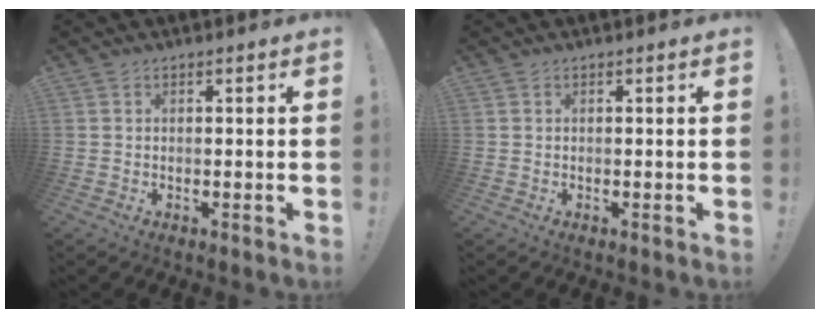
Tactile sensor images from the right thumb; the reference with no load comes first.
{"total": 0.0}